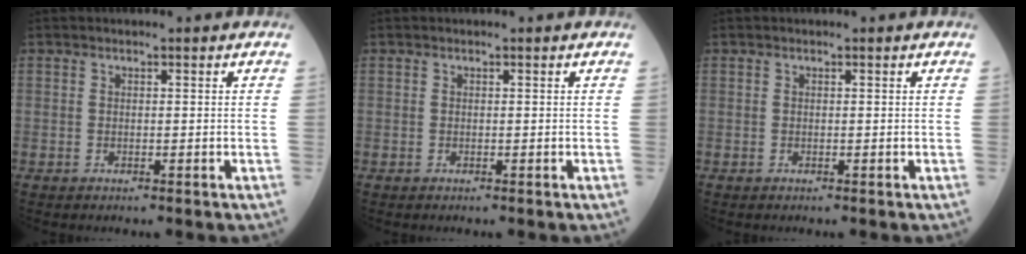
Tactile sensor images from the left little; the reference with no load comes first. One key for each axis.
{"total": 0.0}
{"total": 0.0}